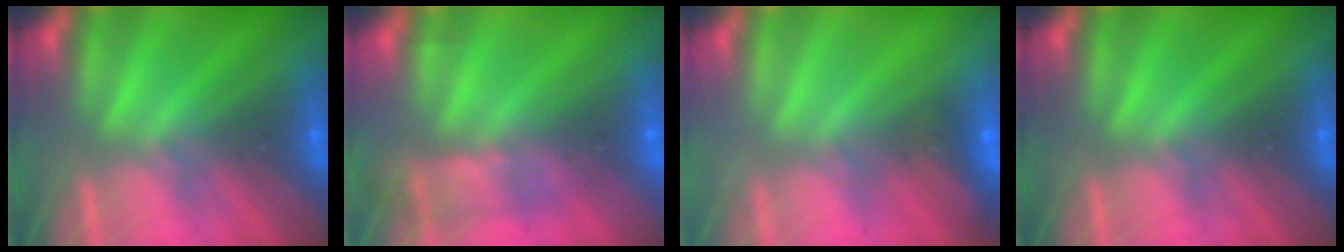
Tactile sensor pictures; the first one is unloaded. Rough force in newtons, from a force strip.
{"total": 2.3}
{"total": 2.4}
{"total": 0.0}